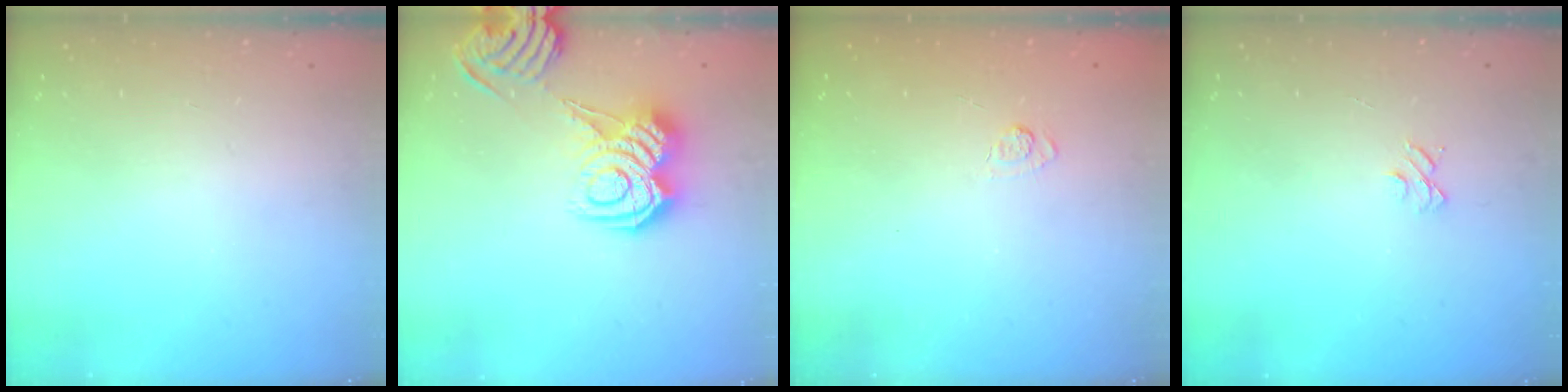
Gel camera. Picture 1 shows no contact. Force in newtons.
{"total": 9.6, "press": 9.5, "slide": 1.1}
{"total": 2.2, "press": 1.8, "slide": 1.3}
{"total": 4.0, "press": 4.0, "slide": 0.3}